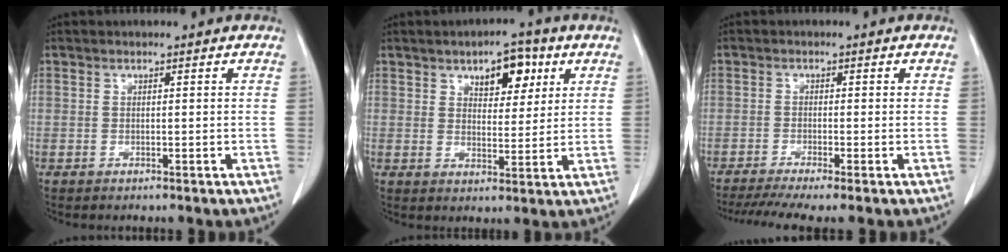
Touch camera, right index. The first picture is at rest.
{"total": 6.9, "force": [3.6, 3.3, 4.9], "torque": [-0.065, 0.007, 0.053]}
{"total": 6.6, "force": [-5.0, 0.0, 4.3], "torque": [-0.070, -0.008, -0.081]}